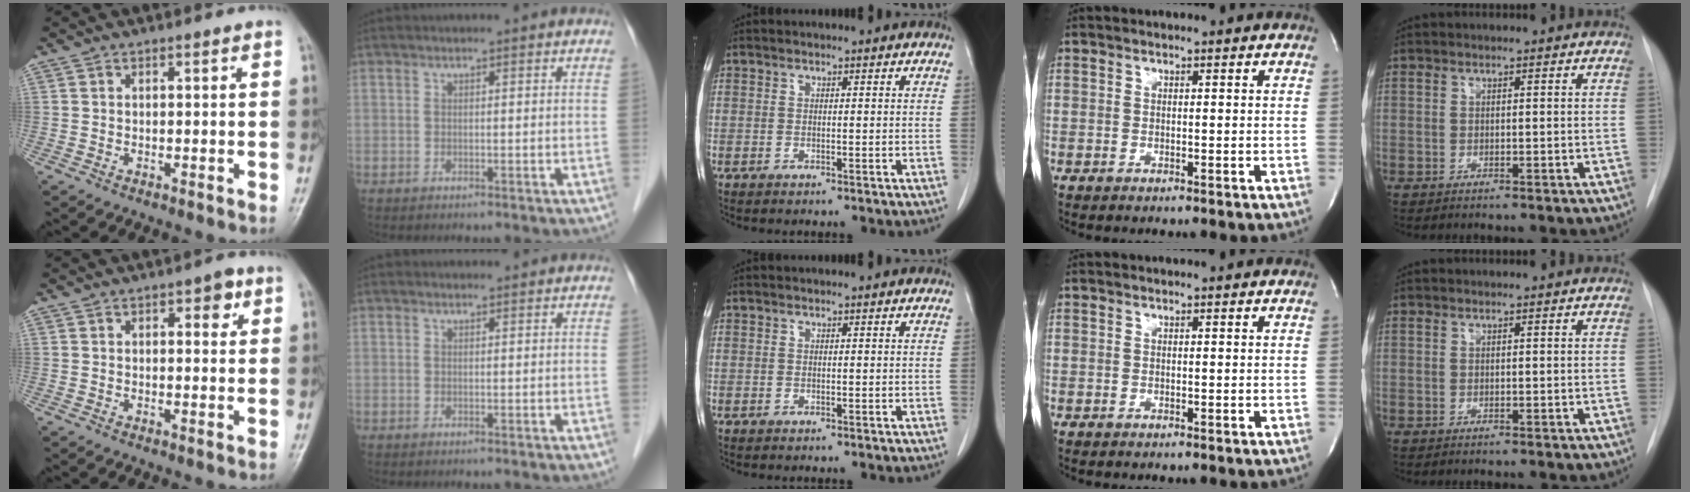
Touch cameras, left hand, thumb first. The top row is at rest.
{"thumb": {"total": 3.6, "force": [1.7, 1.6, 2.7], "torque": [-0.022, -0.004, 0.019]}, "index": {"total": 0.7, "force": [0.7, 0.2, 0.0], "torque": [-0.011, 0.001, 0.008]}}